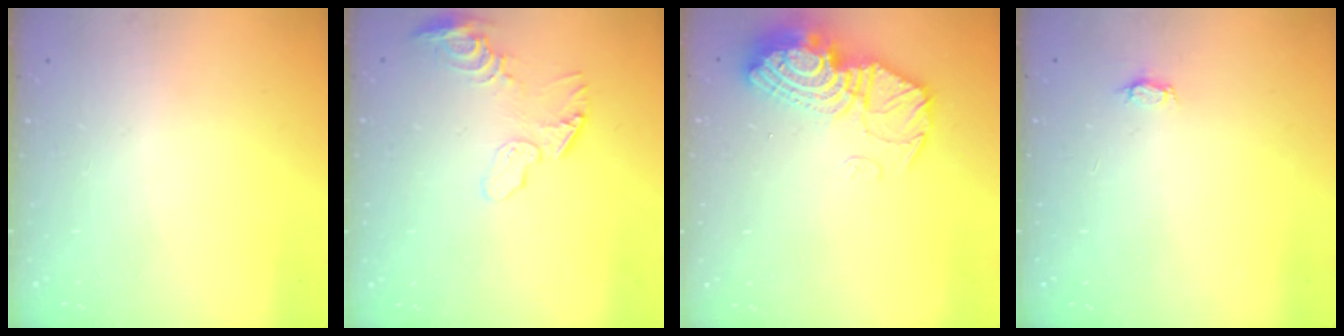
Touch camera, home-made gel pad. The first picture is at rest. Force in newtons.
{"total": 9.0, "press": 8.9, "slide": 0.7}
{"total": 15.4, "press": 15.3, "slide": 1.3}
{"total": 2.9, "press": 2.9, "slide": 0.4}